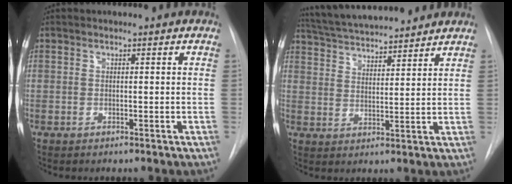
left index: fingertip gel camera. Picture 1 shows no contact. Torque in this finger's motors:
{"motor_torque": [0.04, -0.96, 0.38, 0.12]}